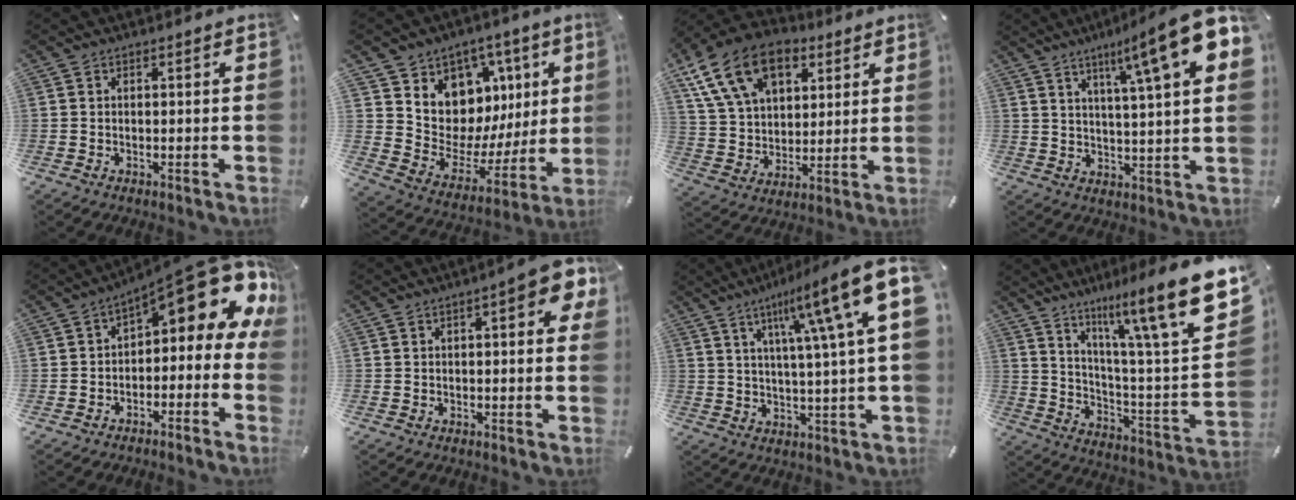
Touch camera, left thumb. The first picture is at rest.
{"total": 9.9, "force": [4.6, 8.6, 1.4], "torque": [-0.014, -0.078, 0.092]}
{"total": 17.3, "force": [9.0, 11.2, 9.5], "torque": [-0.203, -0.028, 0.166]}
{"total": 15.6, "force": [8.7, 1.2, 12.9], "torque": [-0.195, -0.056, 0.124]}
{"total": 14.1, "force": [6.2, 6.2, 11.1], "torque": [-0.138, -0.055, 0.097]}
{"total": 8.1, "force": [3.0, 2.6, 7.1], "torque": [-0.093, -0.010, 0.047]}
{"total": 17.4, "force": [7.3, 2.6, 15.6], "torque": [-0.243, -0.036, 0.101]}
{"total": 19.7, "force": [13.1, 3.7, 14.3], "torque": [-0.209, -0.100, 0.199]}